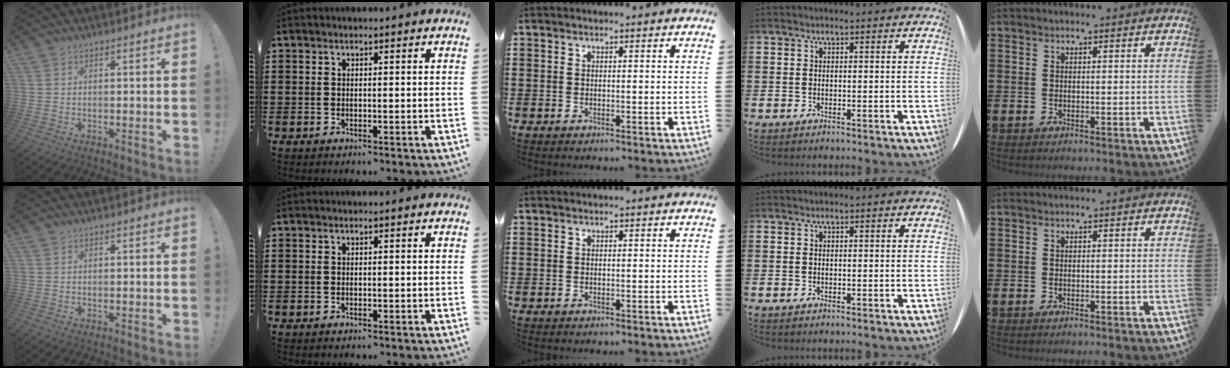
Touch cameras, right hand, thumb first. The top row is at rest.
{}